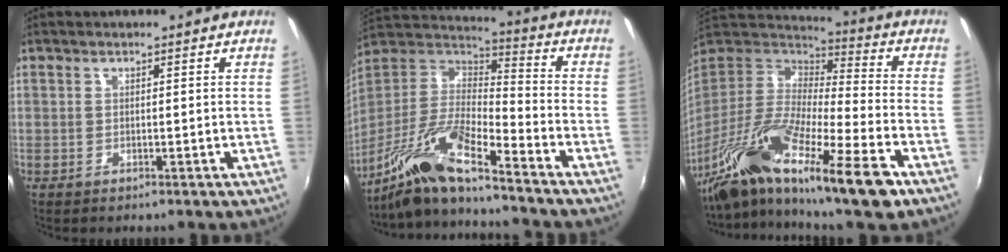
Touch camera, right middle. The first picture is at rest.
{"total": 14.6, "force": [-11.1, 1.1, 9.3], "torque": [-0.184, -0.007, -0.226]}
{"total": 23.7, "force": [-15.4, 2.8, 17.8], "torque": [-0.305, -0.037, -0.285]}